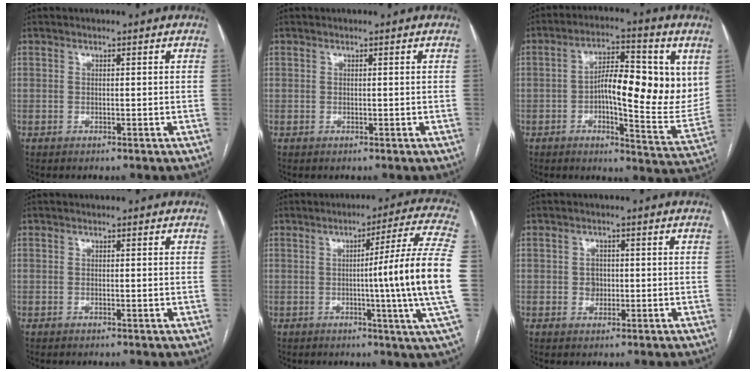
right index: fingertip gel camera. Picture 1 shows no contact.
{"total": 0.0}
{"total": 15.3, "force": [2.1, 4.6, 14.5], "torque": [-0.207, 0.015, 0.030]}
{"total": 0.0}
{"total": 15.9, "force": [-1.0, -3.0, 15.6], "torque": [-0.211, -0.013, -0.025]}
{"total": 2.1, "force": [-0.1, 1.8, 1.0], "torque": [-0.007, 0.006, 0.002]}